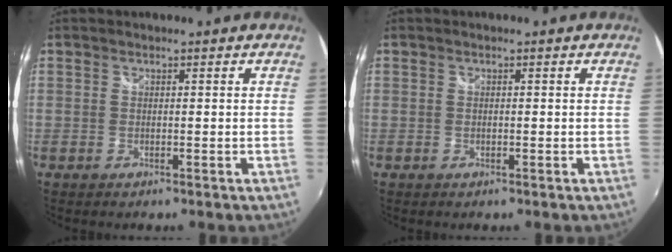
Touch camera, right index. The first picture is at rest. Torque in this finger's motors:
{"motor_torque": [-0.23, 0.31, -0.09, 0.00]}